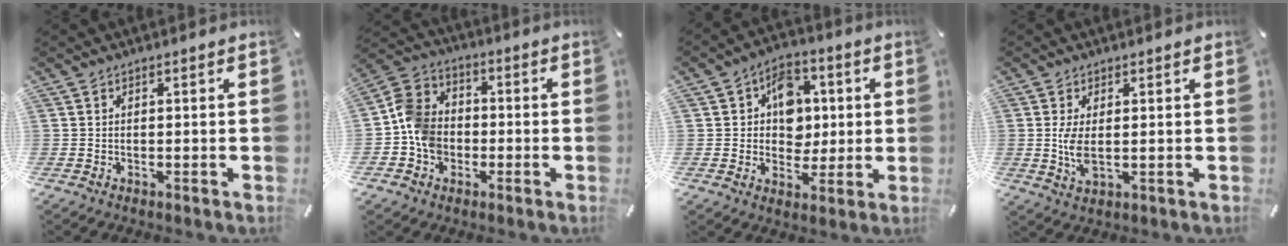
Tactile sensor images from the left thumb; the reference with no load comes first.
{"total": 9.9, "force": [-2.5, 8.6, 4.2], "torque": [-0.096, 0.028, -0.046]}
{"total": 10.5, "force": [1.5, 8.9, 5.2], "torque": [-0.073, 0.008, 0.029]}
{"total": 5.6, "force": [0.3, 2.3, 5.0], "torque": [-0.115, -0.009, -0.002]}